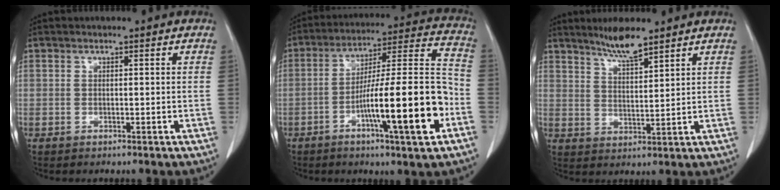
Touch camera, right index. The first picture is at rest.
{"total": 18.2, "force": [-6.5, 1.0, 17.0], "torque": [-0.264, 0.007, -0.100]}
{"total": 5.9, "force": [4.8, 0.3, 3.3], "torque": [-0.064, -0.003, 0.091]}